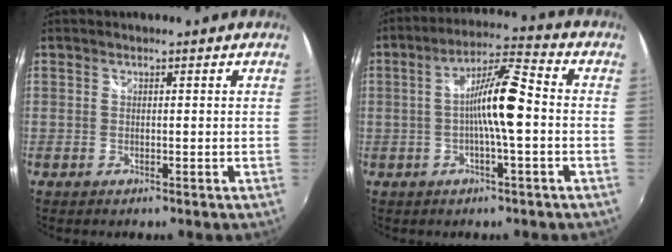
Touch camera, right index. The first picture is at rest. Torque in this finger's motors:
{"motor_torque": [1.44, -0.29, 0.40, 0.18]}